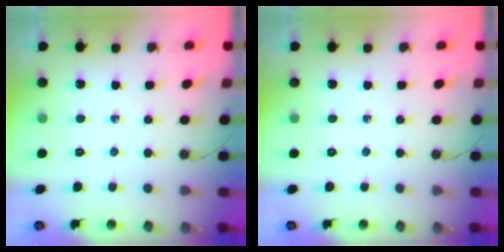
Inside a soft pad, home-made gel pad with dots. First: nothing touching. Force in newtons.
{"total": 0.0}